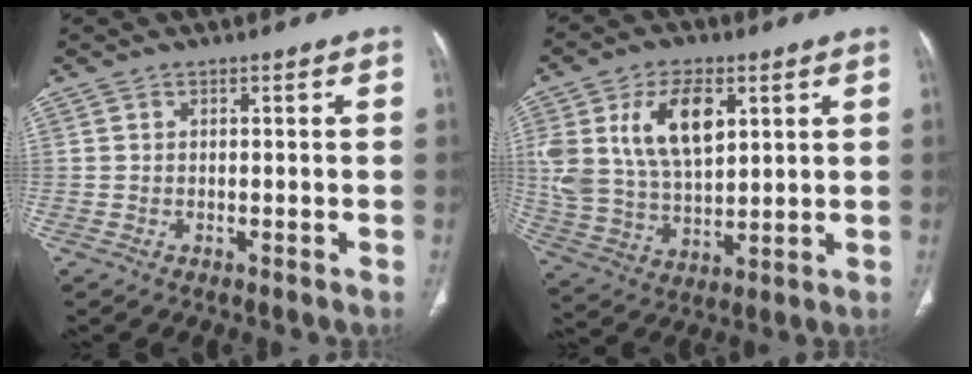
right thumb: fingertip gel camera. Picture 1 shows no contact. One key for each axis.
{"total": 15.5, "fx": 5.4, "fy": 8.7, "fz": 11.6, "tx": -0.209, "ty": -0.015, "tz": 0.114}